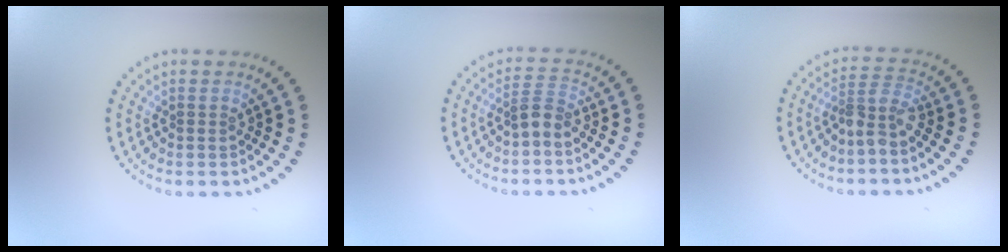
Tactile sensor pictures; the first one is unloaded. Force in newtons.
{"total": 2.0, "press": 1.5, "slide": 1.3}
{"total": 2.7, "press": 1.9, "slide": 1.9}